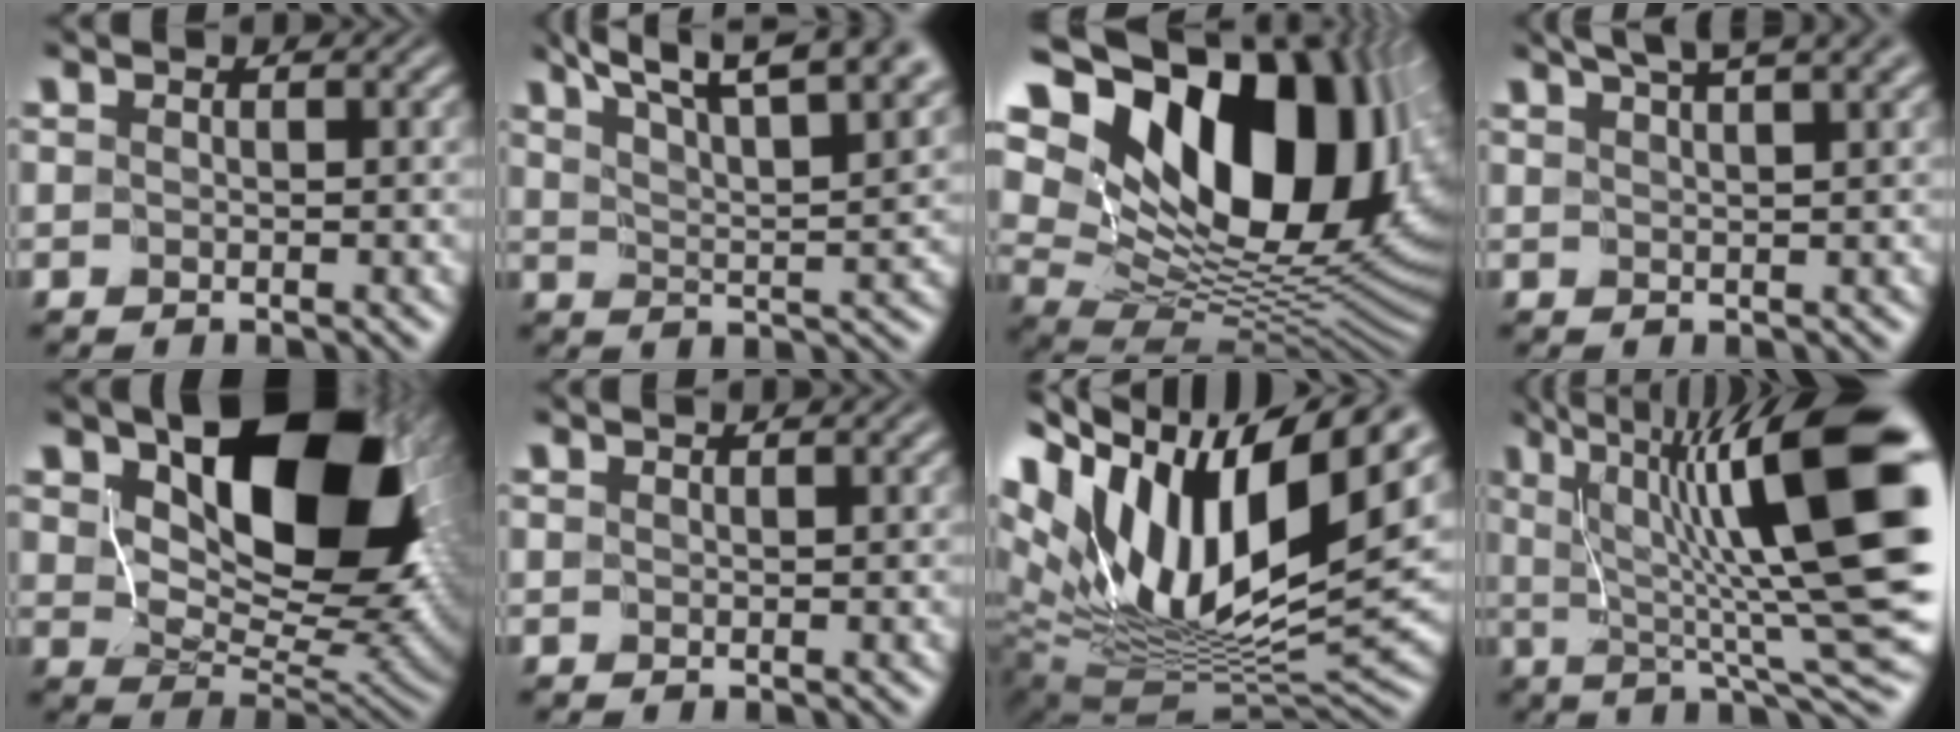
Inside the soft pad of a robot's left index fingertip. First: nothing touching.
{"total": 11.5, "force": [8.6, 3.1, 7.0], "torque": [-0.094, 0.025, 0.096]}
{"total": 19.3, "force": [7.1, 12.0, 13.3], "torque": [-0.231, 0.015, 0.141]}
{"total": 6.1, "force": [4.7, 1.2, 3.8], "torque": [-0.030, 0.026, 0.043]}
{"total": 15.0, "force": [6.1, 8.3, 10.9], "torque": [-0.156, -0.006, 0.109]}
{"total": 1.0, "force": [0.9, 0.0, 0.5], "torque": [-0.007, -0.003, 0.007]}
{"total": 17.6, "force": [5.9, 9.0, 14.0], "torque": [-0.280, 0.012, 0.104]}
{"total": 16.8, "force": [4.6, 3.7, 15.8], "torque": [-0.223, 0.014, 0.088]}